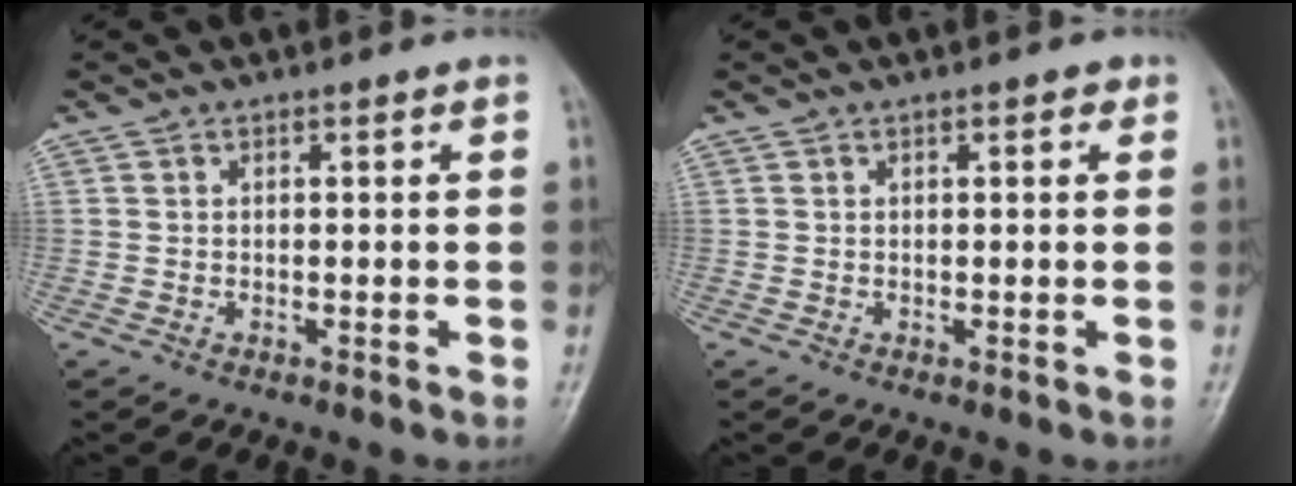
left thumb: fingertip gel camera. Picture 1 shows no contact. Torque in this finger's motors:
{"motor_torque": [-0.11, -0.01, -0.26, -0.14, 0.00]}